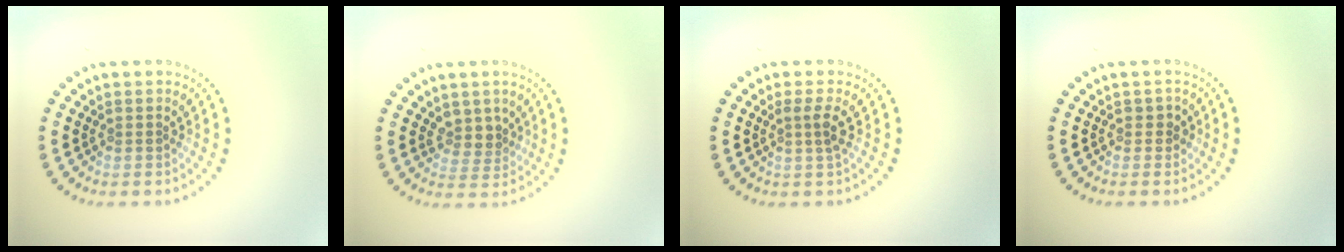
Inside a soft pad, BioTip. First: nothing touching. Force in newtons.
{"total": 2.2, "press": 1.7, "slide": 1.5}
{"total": 1.7, "press": 1.3, "slide": 1.1}
{"total": 0.9, "press": 0.8, "slide": 0.3}